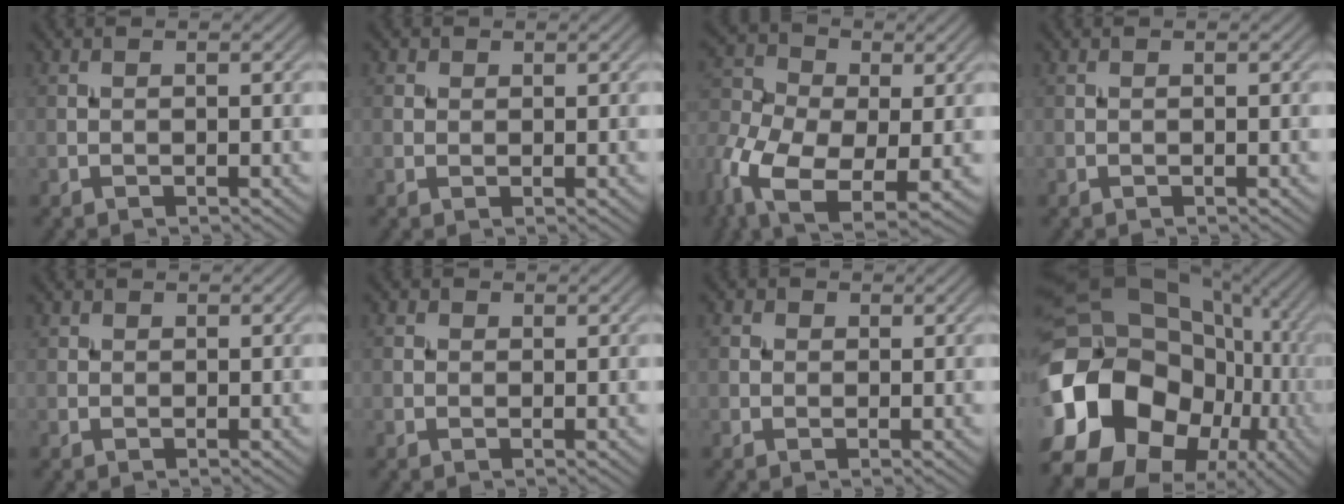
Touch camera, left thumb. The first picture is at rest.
{"total": 1.3, "force": [0.7, 1.1, 0.3], "torque": [-0.006, 0.000, 0.008]}
{"total": 13.7, "force": [-5.0, 7.7, 10.2], "torque": [-0.249, -0.018, -0.105]}
{"total": 0.0}
{"total": 0.9, "force": [0.5, 0.7, 0.2], "torque": [0.000, -0.001, 0.007]}
{"total": 1.2, "force": [0.3, 1.1, 0.4], "torque": [-0.006, 0.000, 0.000]}
{"total": 1.6, "force": [0.4, 1.4, 0.5], "torque": [-0.011, 0.000, 0.000]}
{"total": 23.5, "force": [-6.8, 18.6, 12.7], "torque": [-0.283, -0.035, -0.137]}